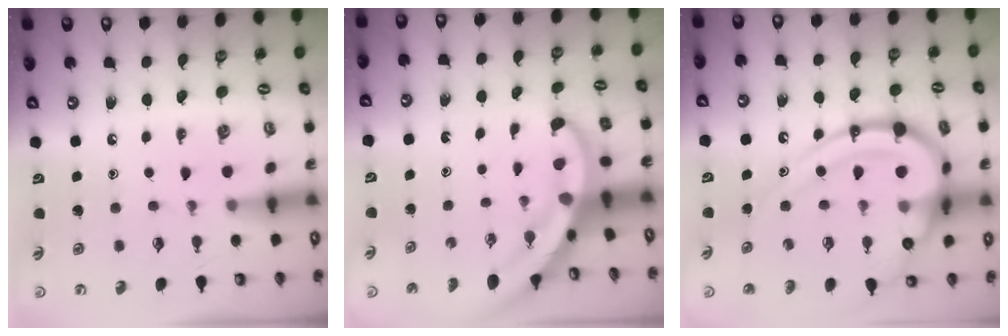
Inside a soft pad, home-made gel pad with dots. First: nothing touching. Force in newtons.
{"total": 3.9, "press": 3.9, "slide": 0.5}
{"total": 20.4, "press": 20.3, "slide": 2.2}